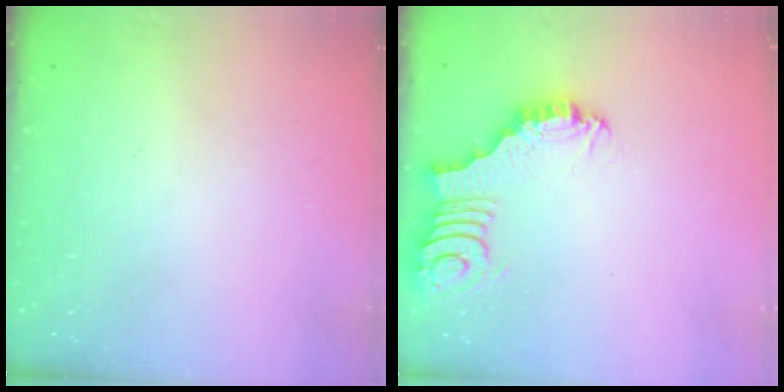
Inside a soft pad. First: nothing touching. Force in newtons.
{"total": 3.2, "press": 3.2, "slide": 0.1}